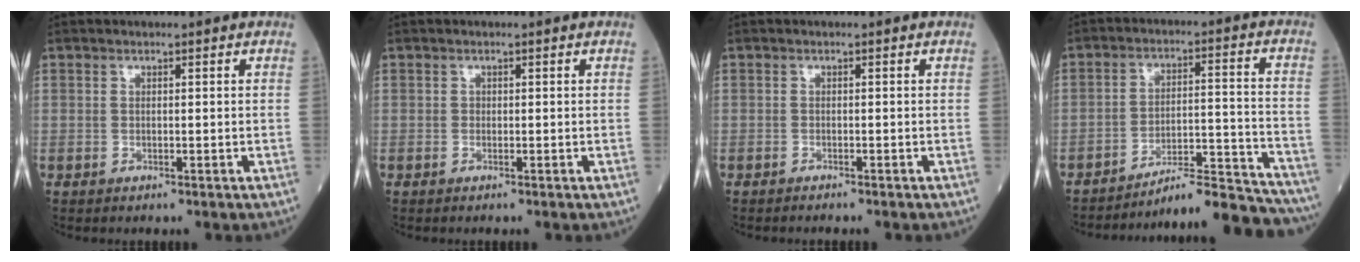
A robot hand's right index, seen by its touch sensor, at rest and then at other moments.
{"total": 0.0}
{"total": 1.8, "force": [-1.6, 0.0, 0.7], "torque": [-0.011, -0.001, -0.020]}
{"total": 15.8, "force": [-15.5, -0.5, 3.1], "torque": [-0.029, 0.030, -0.225]}